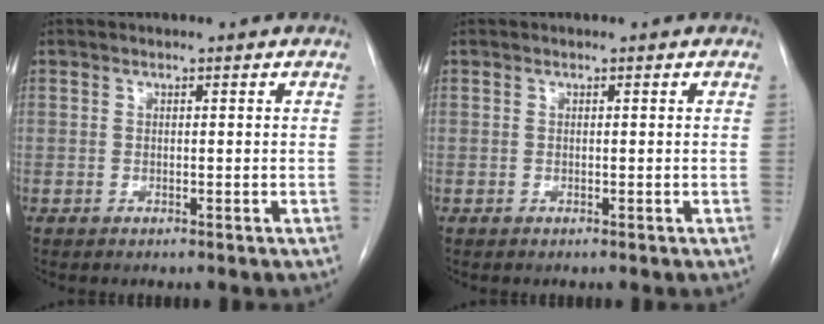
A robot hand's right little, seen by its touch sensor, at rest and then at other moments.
{"total": 0.0}